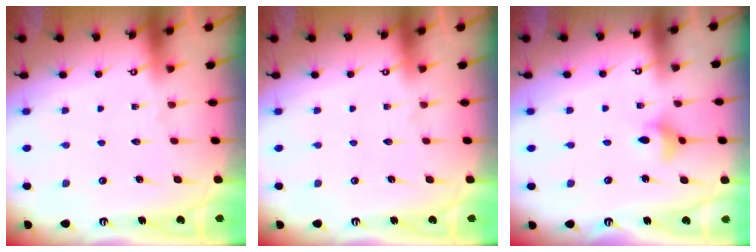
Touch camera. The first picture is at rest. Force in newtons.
{"total": 0.0}
{"total": 4.2, "press": 4.0, "slide": 1.2}